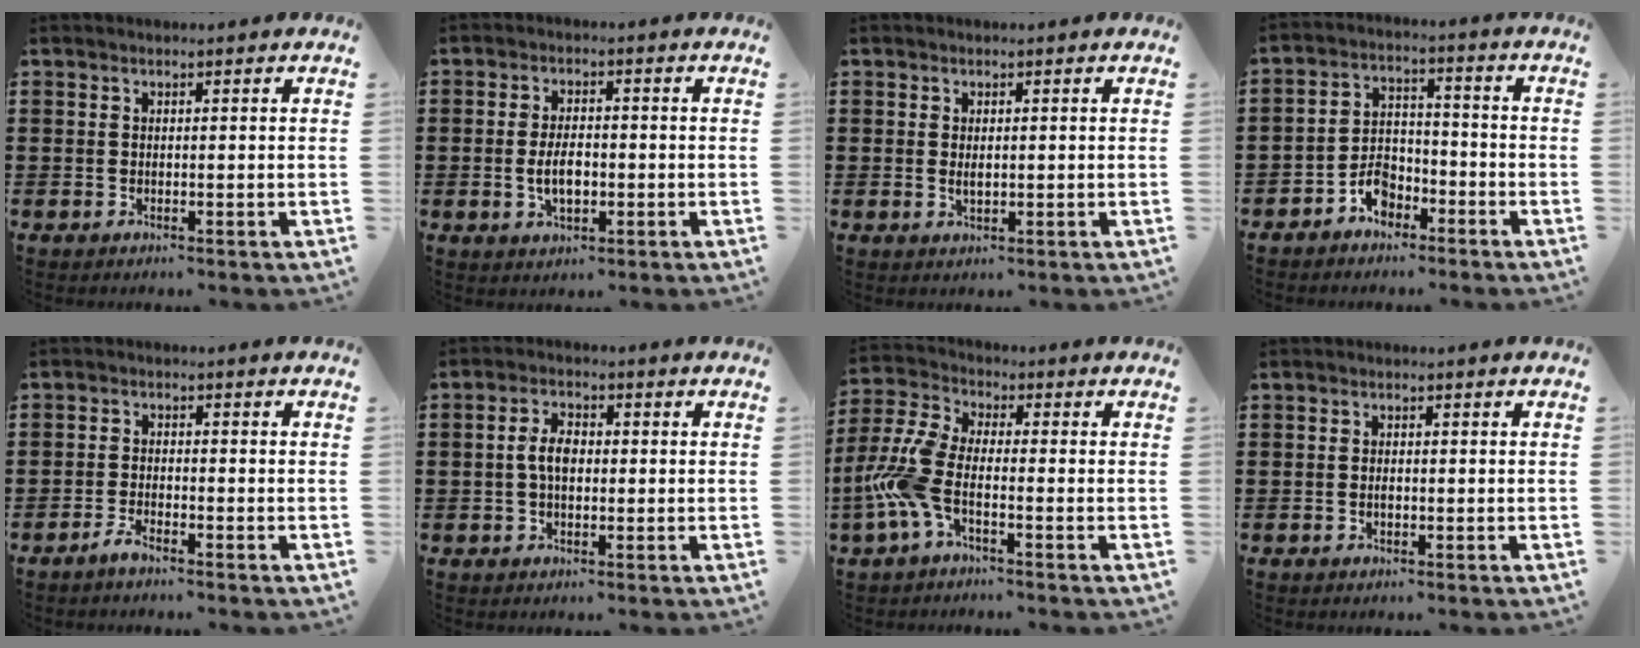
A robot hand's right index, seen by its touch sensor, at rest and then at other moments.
{"total": 4.5, "force": [-0.7, 2.3, 3.8], "torque": [-0.069, -0.001, -0.016]}
{"total": 1.5, "force": [0.1, 0.6, 1.4], "torque": [-0.028, 0.001, 0.003]}
{"total": 5.2, "force": [-3.5, 3.1, 2.2], "torque": [-0.046, 0.013, -0.068]}
{"total": 2.1, "force": [-1.8, 0.3, 1.1], "torque": [-0.028, 0.000, -0.037]}
{"total": 4.2, "force": [-0.1, 2.3, 3.5], "torque": [-0.076, 0.006, -0.006]}
{"total": 8.2, "force": [-3.0, 3.6, 6.7], "torque": [-0.185, -0.014, -0.065]}
{"total": 1.2, "force": [-0.3, 0.5, 1.0], "torque": [-0.020, 0.000, -0.005]}